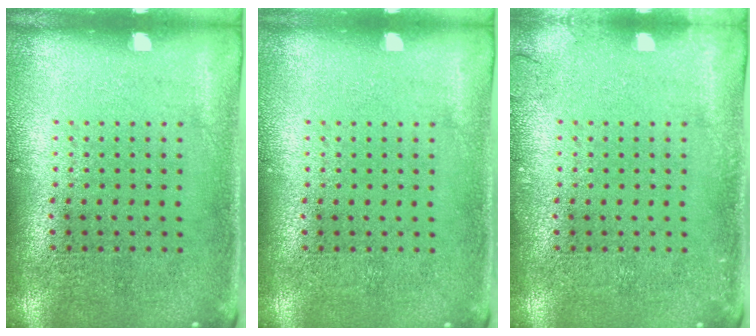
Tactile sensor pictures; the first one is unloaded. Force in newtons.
{"total": 0.0}
{"total": 1.0, "press": 1.0, "slide": 0.1}